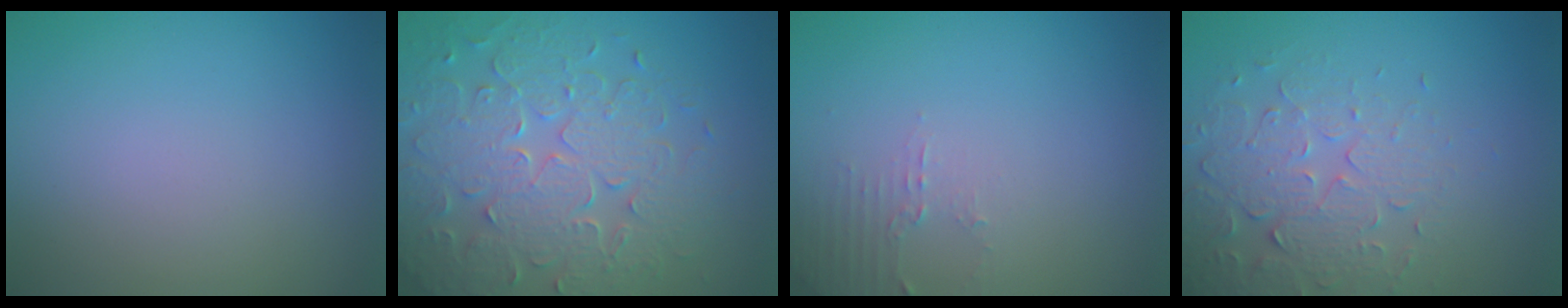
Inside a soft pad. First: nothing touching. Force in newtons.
{"total": 8.1, "press": 5.8, "slide": 5.7}
{"total": 1.4, "press": 1.4, "slide": 0.4}
{"total": 3.9, "press": 3.6, "slide": 1.4}